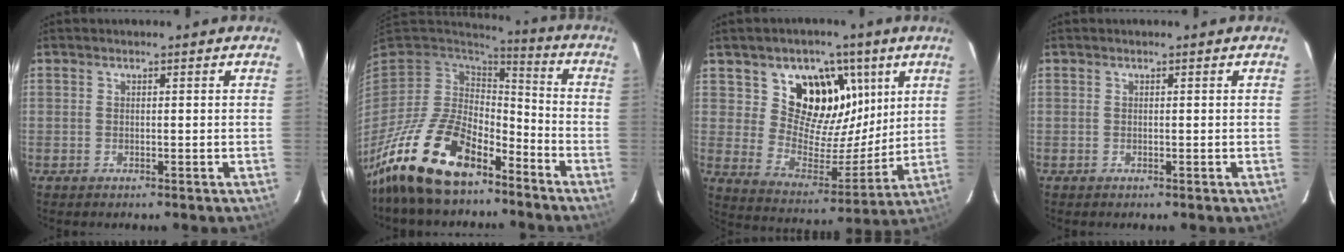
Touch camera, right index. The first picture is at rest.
{"total": 19.3, "force": [-12.9, 8.7, 11.4], "torque": [-0.240, -0.023, -0.235]}
{"total": 15.7, "force": [7.6, 11.7, 7.2], "torque": [-0.132, -0.006, 0.139]}
{"total": 0.0}